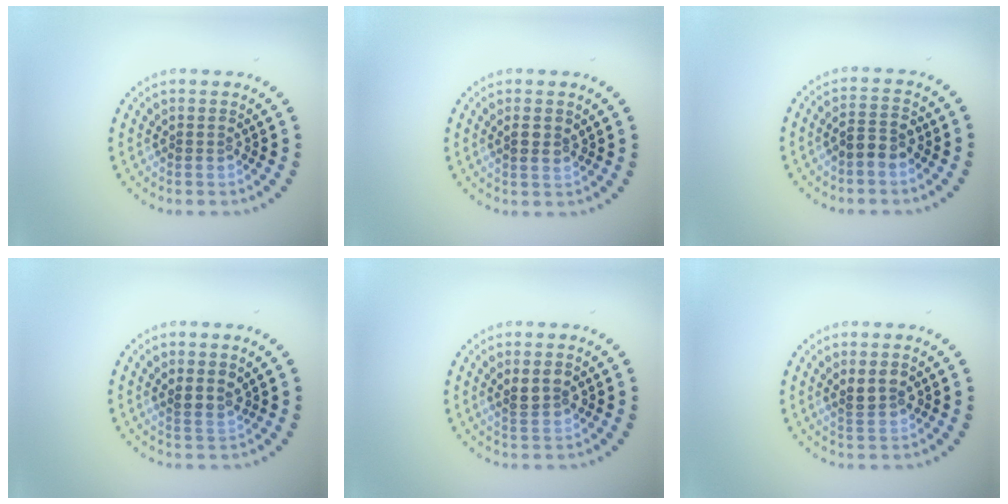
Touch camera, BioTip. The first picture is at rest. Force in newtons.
{"total": 1.1, "press": 1.1, "slide": 0.3}
{"total": 2.2, "press": 2.1, "slide": 0.6}
{"total": 1.3, "press": 1.0, "slide": 0.8}
{"total": 2.1, "press": 2.0, "slide": 0.4}
{"total": 2.1, "press": 2.0, "slide": 0.6}